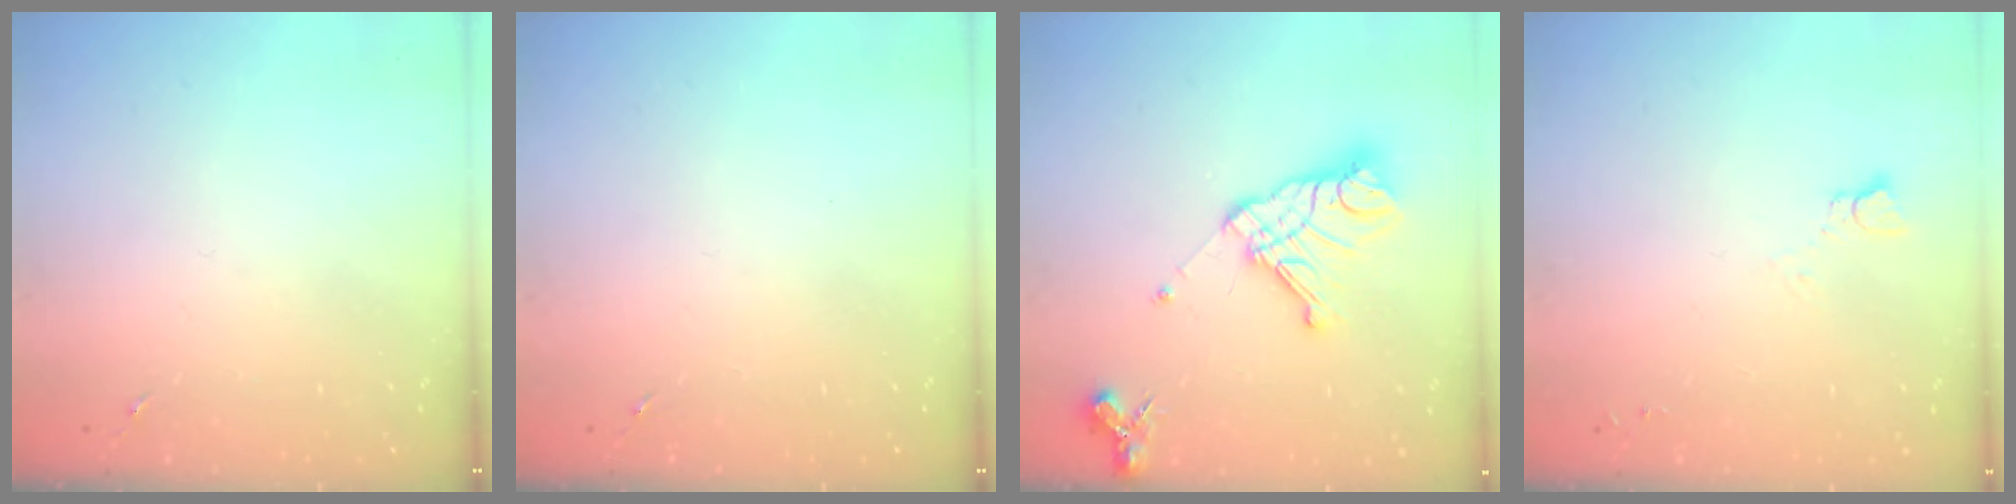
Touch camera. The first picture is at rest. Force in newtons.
{"total": 0.0}
{"total": 15.6, "press": 15.5, "slide": 1.8}
{"total": 2.5, "press": 2.5, "slide": 0.1}